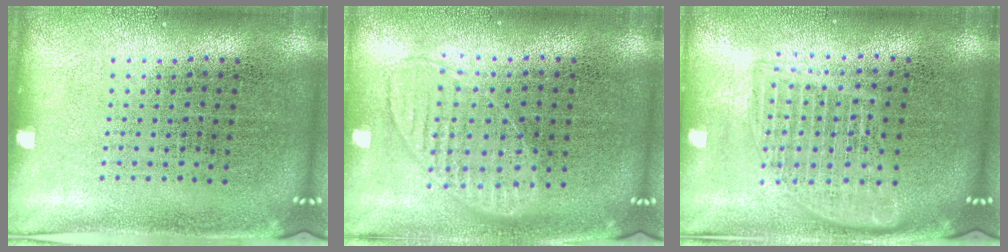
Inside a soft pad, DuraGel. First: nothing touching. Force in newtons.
{"total": 0.9, "press": 0.9, "slide": 0.2}
{"total": 1.6, "press": 1.5, "slide": 0.8}